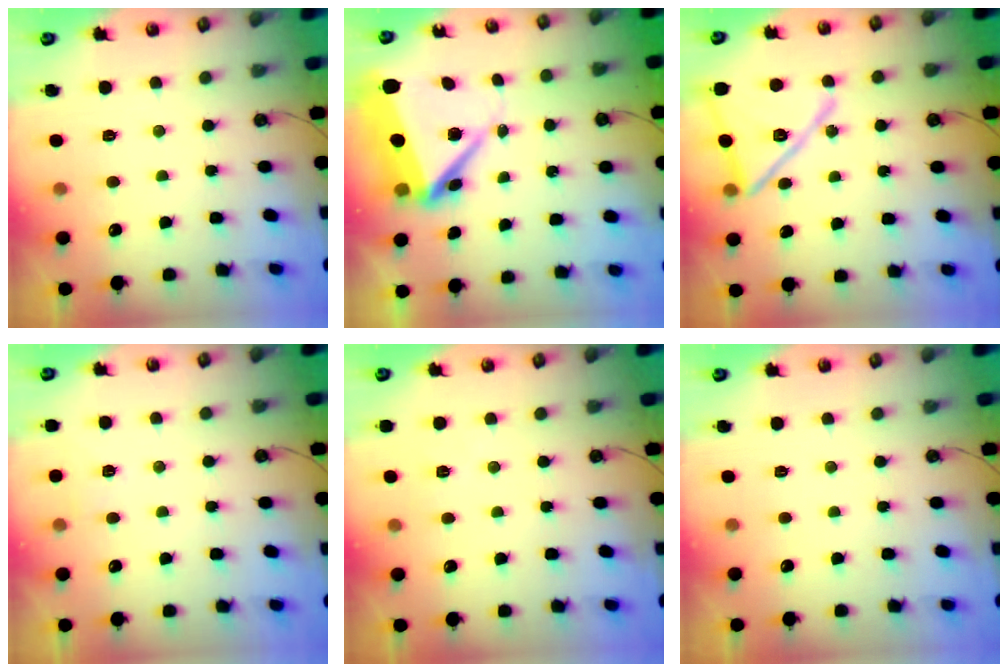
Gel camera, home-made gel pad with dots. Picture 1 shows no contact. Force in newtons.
{"total": 10.8, "press": 10.6, "slide": 1.7}
{"total": 17.8, "press": 17.8, "slide": 0.5}
{"total": 3.5, "press": 3.5, "slide": 0.6}
{"total": 3.6, "press": 2.3, "slide": 2.7}
{"total": 0.0}